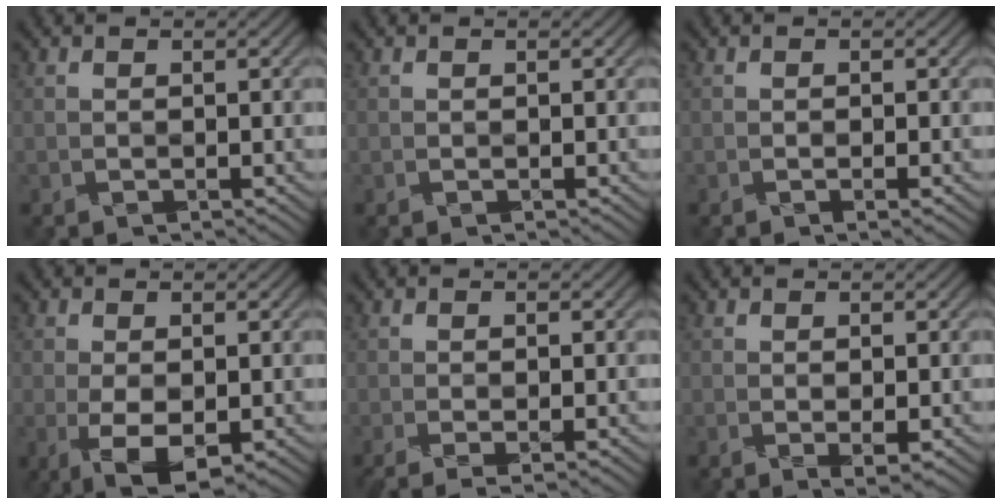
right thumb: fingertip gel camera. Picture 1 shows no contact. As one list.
[{"total": 0.0}, {"total": 0.8, "force": [-0.5, 0.0, 0.6], "torque": [-0.010, 0.003, -0.010]}, {"total": 5.6, "force": [-1.9, 2.3, 4.7], "torque": [-0.099, -0.005, -0.033]}, {"total": 1.8, "force": [-0.6, 0.0, 1.6], "torque": [-0.034, 0.001, -0.012]}, {"total": 1.4, "force": [-0.2, 0.3, 1.4], "torque": [-0.028, -0.001, -0.002]}]